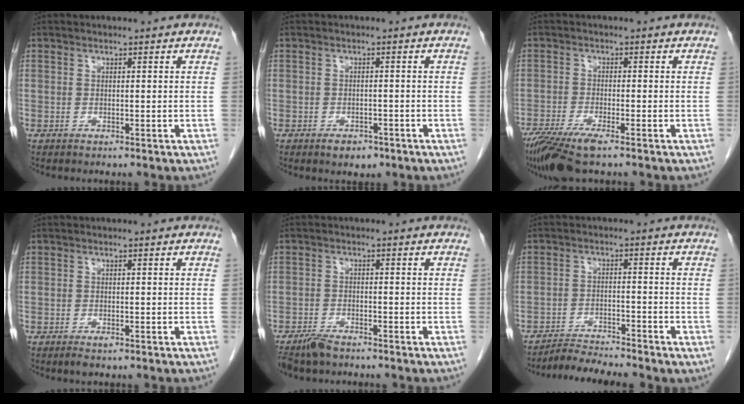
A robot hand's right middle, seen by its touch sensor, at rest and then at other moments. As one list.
[{"total": 2.7, "force": [-1.8, 1.5, 1.4], "torque": [-0.019, 0.002, -0.017]}, {"total": 7.8, "force": [-5.4, 1.0, 5.5], "torque": [-0.100, -0.020, -0.097]}, {"total": 1.2, "force": [-0.8, 0.4, 0.9], "torque": [-0.015, -0.002, -0.008]}, {"total": 4.0, "force": [-3.4, 1.1, 1.8], "torque": [-0.038, -0.008, -0.060]}, {"total": 4.1, "force": [-4.0, -0.8, 0.7], "torque": [-0.014, -0.017, -0.072]}]